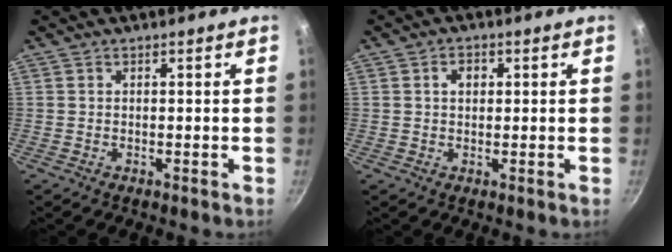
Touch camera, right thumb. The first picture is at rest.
{"total": 2.7, "force": [0.6, 2.0, 1.6], "torque": [-0.012, 0.005, 0.008]}